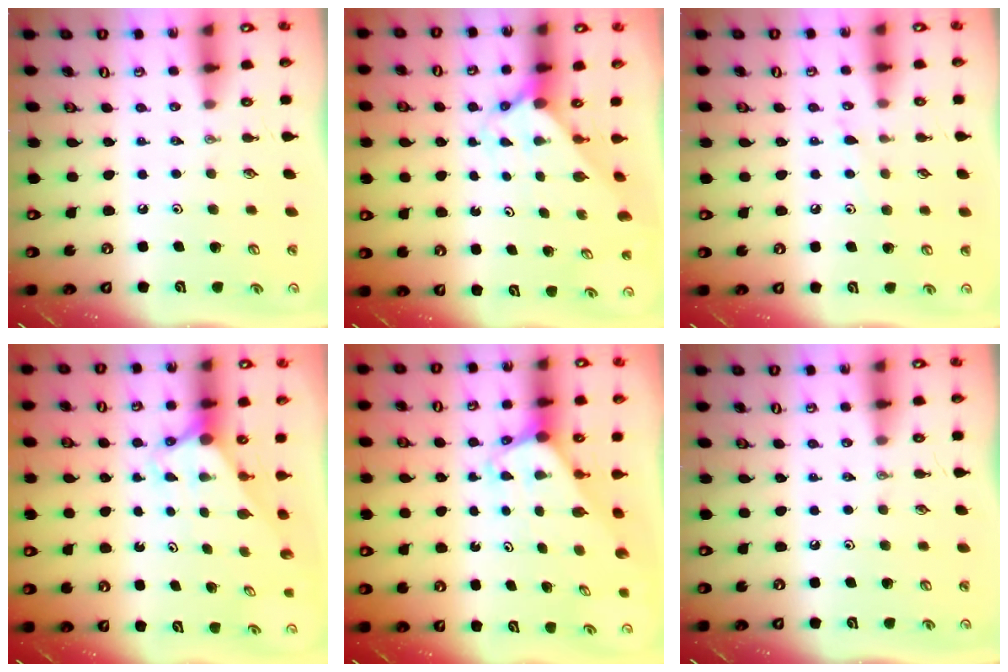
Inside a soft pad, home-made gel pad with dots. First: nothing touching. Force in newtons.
{"total": 1.6, "press": 1.6, "slide": 0.1}
{"total": 6.1, "press": 6.0, "slide": 0.7}
{"total": 2.7, "press": 2.7, "slide": 0.0}
{"total": 2.1, "press": 2.1, "slide": 0.1}
{"total": 0.0}